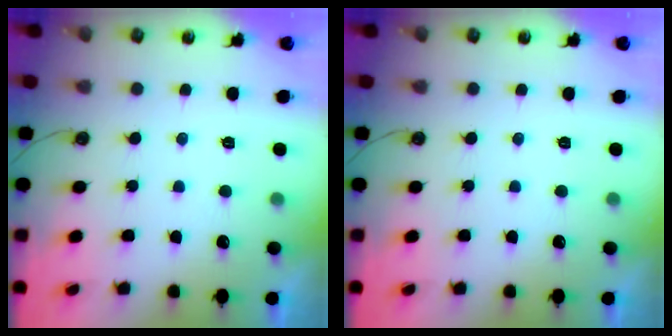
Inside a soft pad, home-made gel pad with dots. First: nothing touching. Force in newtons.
{"total": 0.0}